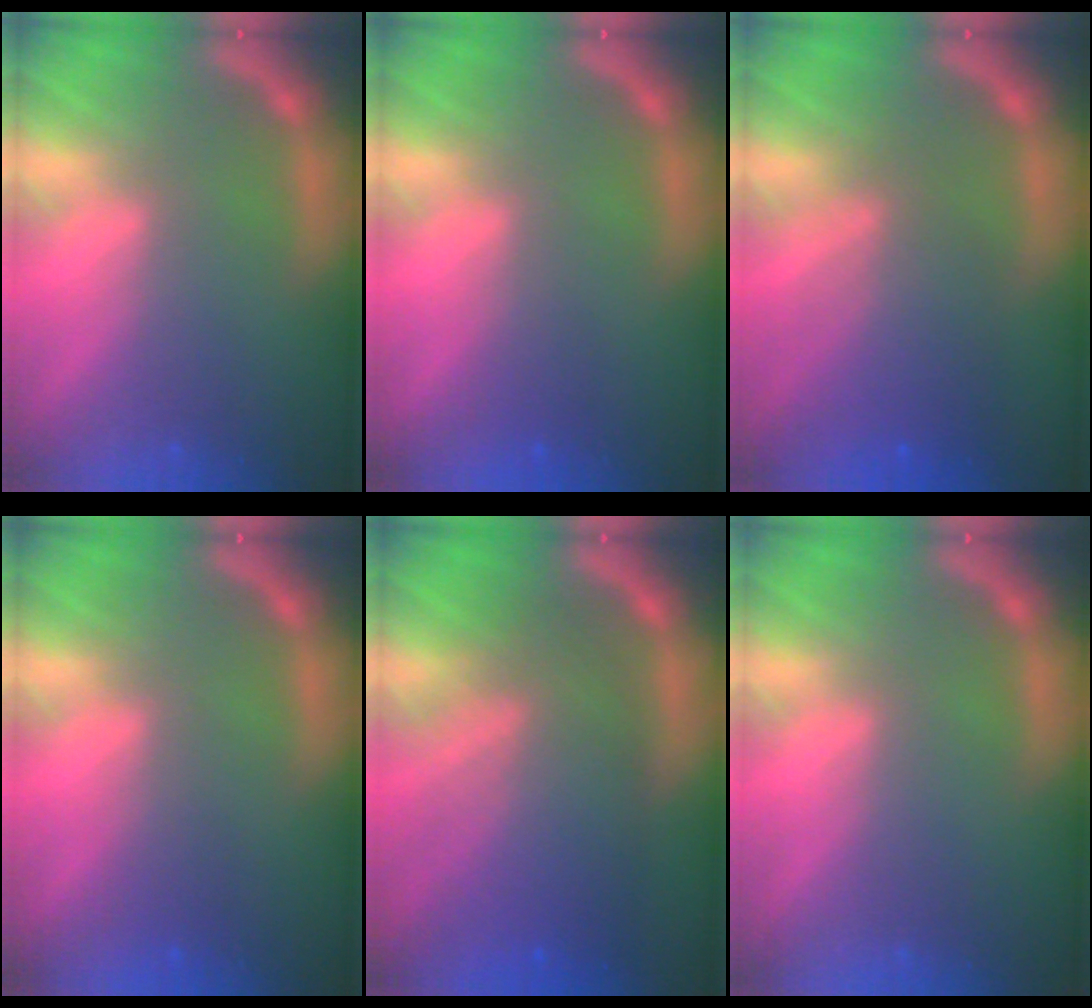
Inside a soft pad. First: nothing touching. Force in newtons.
{"total": 1.0}
{"total": 5.5}
{"total": 1.0}
{"total": 9.0}
{"total": 0.0}